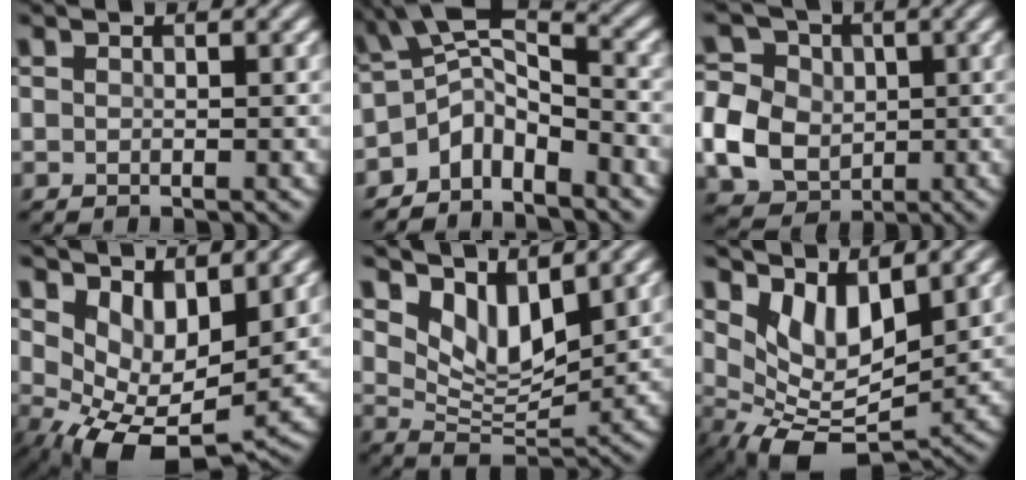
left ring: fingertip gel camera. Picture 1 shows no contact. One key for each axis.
{"total": 5.5, "fx": -3.4, "fy": 2.7, "fz": 3.3, "tx": -0.048, "ty": 0.005, "tz": -0.076}
{"total": 7.1, "fx": -0.8, "fy": 6.1, "fz": 3.5, "tx": -0.081, "ty": 0.006, "tz": -0.025}
{"total": 7.2, "fx": 1.3, "fy": 4.1, "fz": 5.8, "tx": -0.102, "ty": -0.024, "tz": 0.032}
{"total": 5.4, "fx": 3.5, "fy": 2.4, "fz": 3.3, "tx": -0.072, "ty": -0.016, "tz": 0.061}
{"total": 6.2, "fx": 2.1, "fy": 3.2, "fz": 4.9, "tx": -0.091, "ty": -0.021, "tz": 0.047}